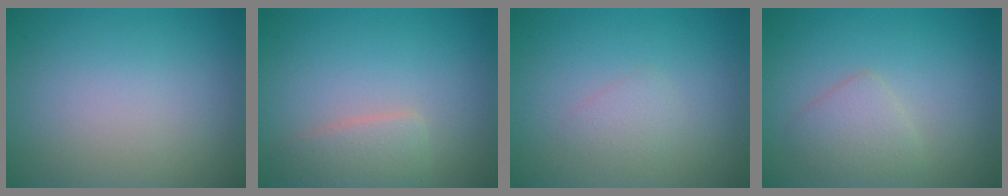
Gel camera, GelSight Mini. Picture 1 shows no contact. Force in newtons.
{"total": 2.5, "press": 2.5, "slide": 0.1}
{"total": 1.1, "press": 1.1, "slide": 0.0}
{"total": 2.2, "press": 2.2, "slide": 0.2}